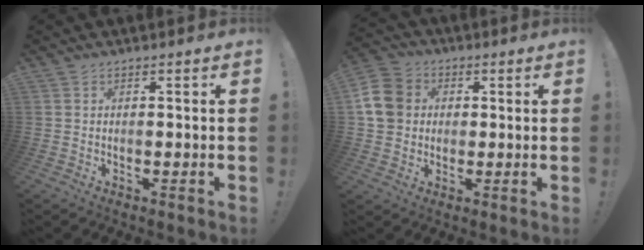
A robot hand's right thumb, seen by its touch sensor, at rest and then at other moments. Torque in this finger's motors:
{"motor_torque": [0.07, 0.40, 0.05, 0.05, 0.04]}